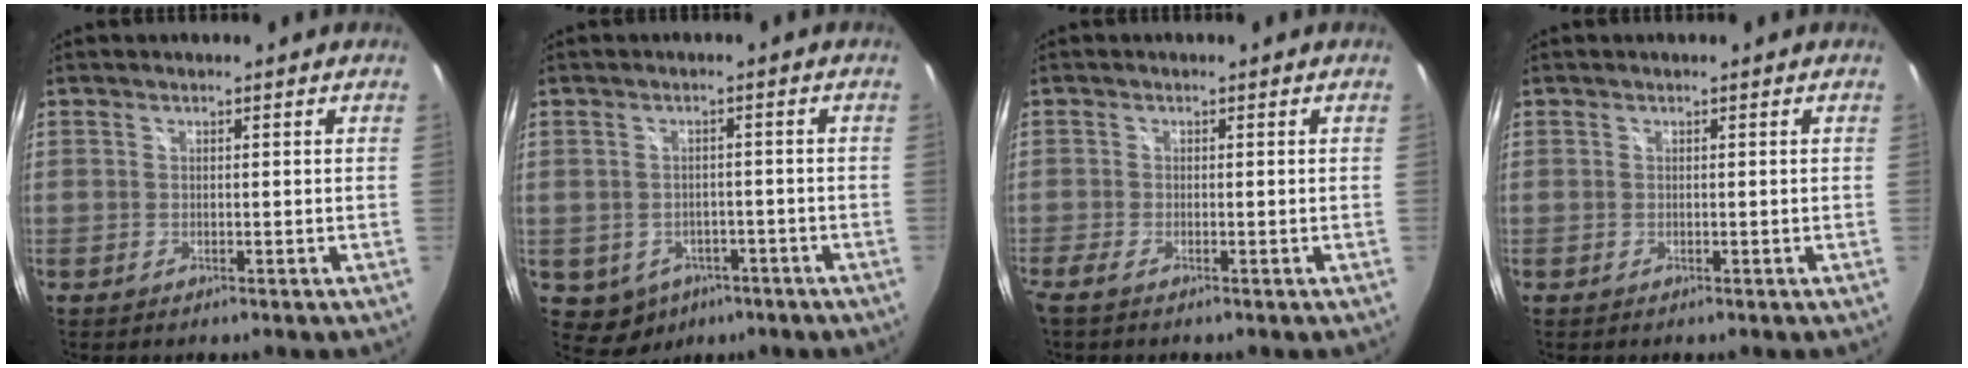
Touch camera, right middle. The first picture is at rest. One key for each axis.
{"total": 7.7, "fx": -3.6, "fy": 6.2, "fz": 2.7, "tx": -0.071, "ty": -0.006, "tz": -0.032}
{"total": 1.7, "fx": -1.3, "fy": 0.0, "fz": 1.2, "tx": -0.027, "ty": -0.007, "tz": -0.028}
{"total": 0.0}